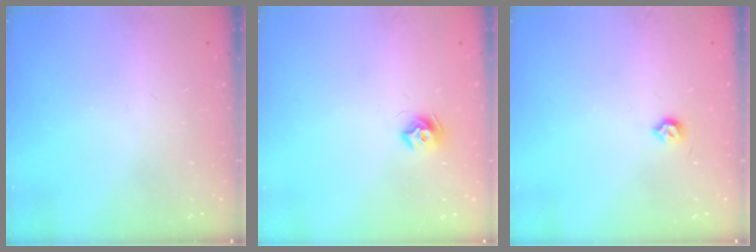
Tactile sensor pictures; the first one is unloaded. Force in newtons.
{"total": 7.6, "press": 7.6, "slide": 0.2}
{"total": 4.5, "press": 4.5, "slide": 0.7}